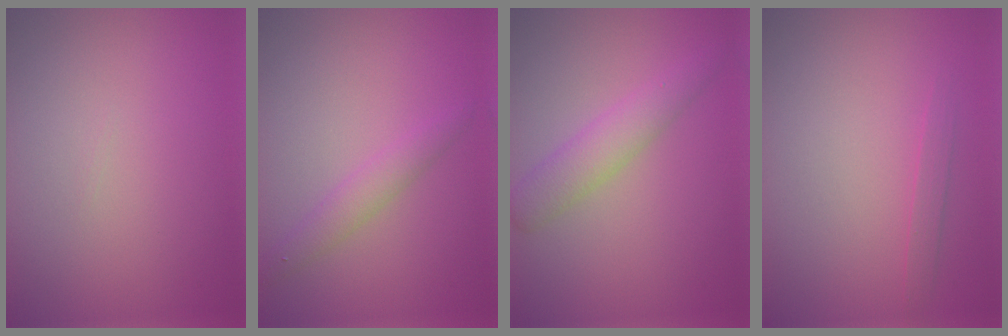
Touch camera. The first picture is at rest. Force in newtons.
{"total": 1.9, "press": 1.9, "slide": 0.1}
{"total": 2.9, "press": 2.9, "slide": 0.1}
{"total": 1.0, "press": 1.0, "slide": 0.1}